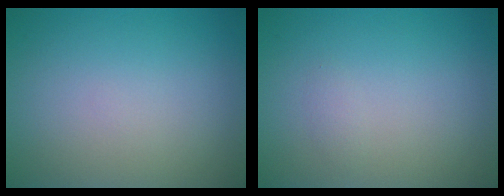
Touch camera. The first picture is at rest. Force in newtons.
{"total": 0.6, "press": 0.6, "slide": 0.0}